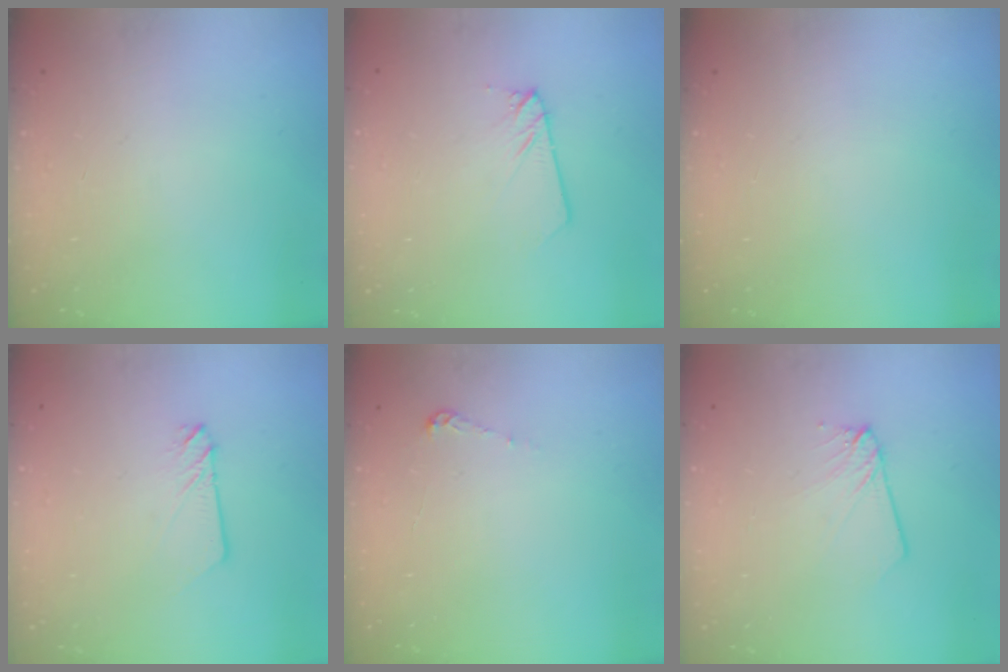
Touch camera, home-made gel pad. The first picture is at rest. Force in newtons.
{"total": 2.3, "press": 2.3, "slide": 0.1}
{"total": 0.0}
{"total": 2.3, "press": 2.3, "slide": 0.3}
{"total": 3.9, "press": 3.9, "slide": 0.3}
{"total": 3.5, "press": 3.4, "slide": 0.3}